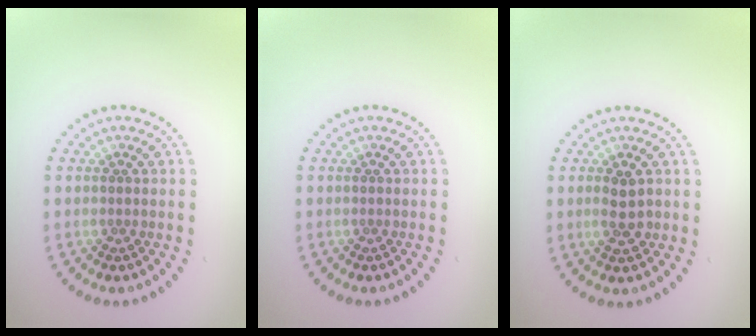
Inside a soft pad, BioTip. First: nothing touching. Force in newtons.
{"total": 0.0}
{"total": 2.5, "press": 2.4, "slide": 0.4}